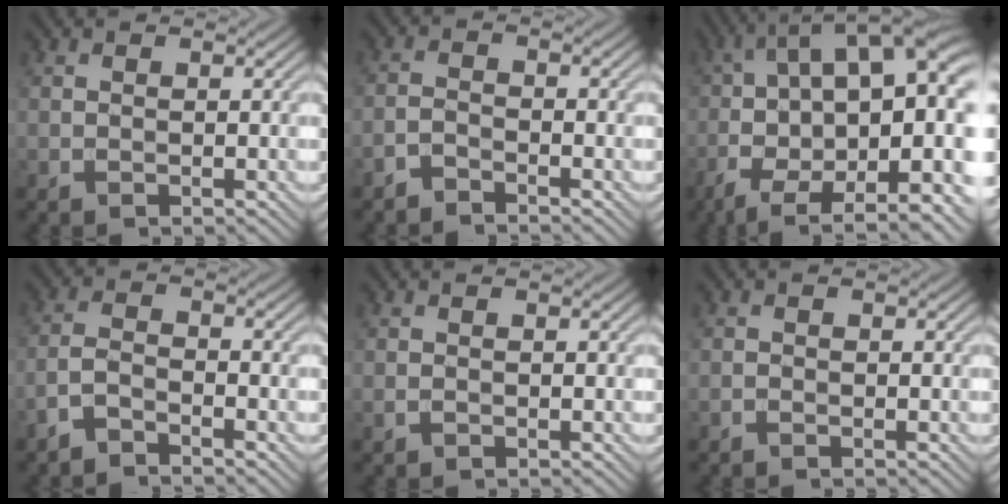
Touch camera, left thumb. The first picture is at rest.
{"total": 2.2, "force": [-2.0, 0.3, 0.7], "torque": [-0.015, 0.002, -0.049]}
{"total": 16.1, "force": [-1.2, 7.5, 14.2], "torque": [-0.242, 0.007, -0.017]}
{"total": 3.2, "force": [-2.7, 0.8, 1.6], "torque": [-0.036, 0.000, -0.068]}
{"total": 0.5, "force": [-0.3, 0.3, 0.3], "torque": [-0.007, -0.001, -0.005]}
{"total": 0.5, "force": [-0.4, 0.2, 0.2], "torque": [-0.002, 0.000, -0.009]}